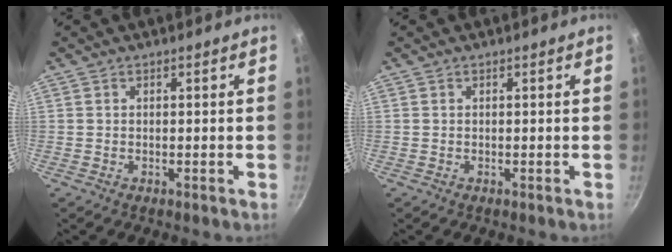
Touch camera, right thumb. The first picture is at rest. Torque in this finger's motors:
{"motor_torque": [0.00, 0.00, 0.04, -0.04, 0.00]}